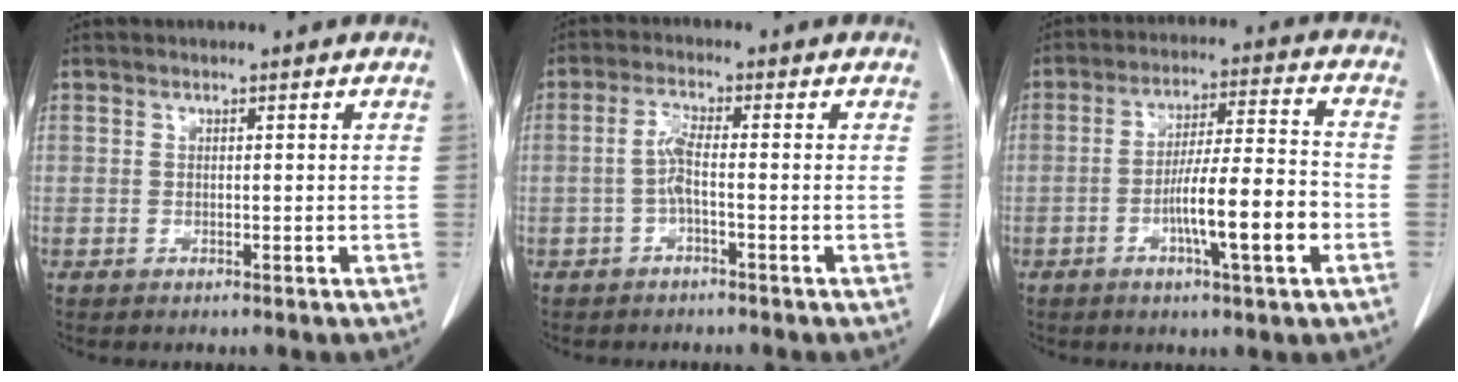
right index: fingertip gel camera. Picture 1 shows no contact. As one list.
[{"total": 3.0, "force": [-0.8, 0.3, 2.9], "torque": [-0.059, 0.006, -0.020]}, {"total": 11.2, "force": [-3.7, 0.7, 10.5], "torque": [-0.172, 0.004, -0.062]}]